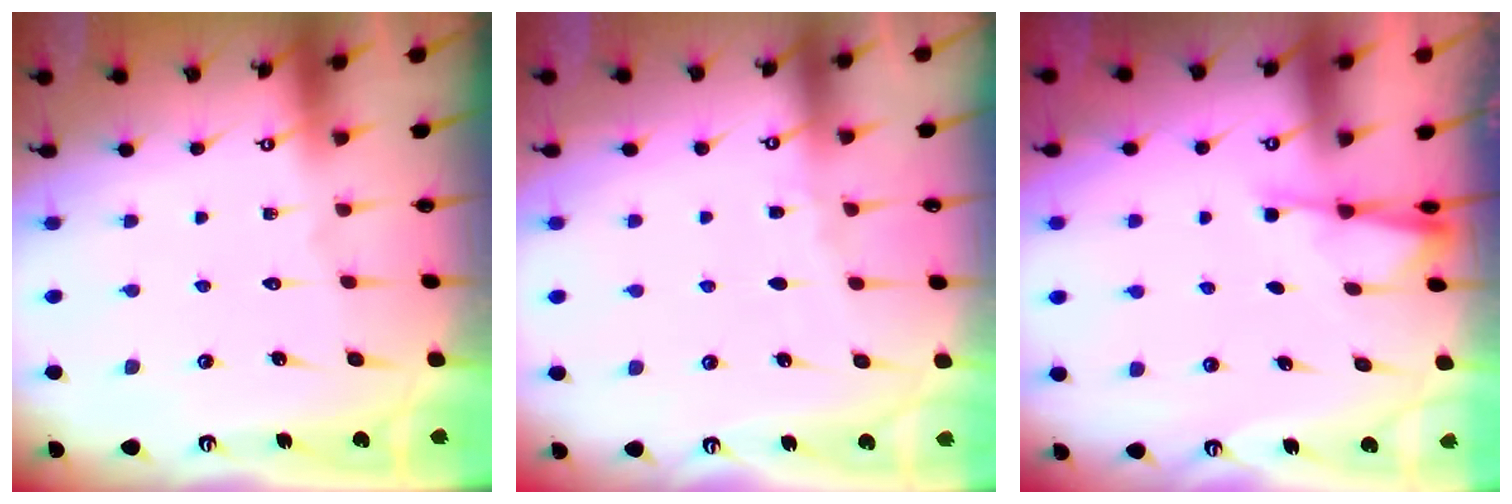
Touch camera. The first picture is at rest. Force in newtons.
{"total": 2.9, "press": 2.8, "slide": 0.5}
{"total": 1.9, "press": 1.9, "slide": 0.3}